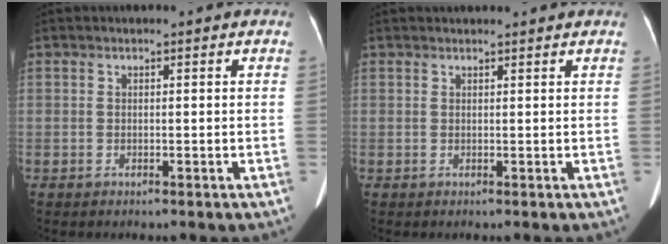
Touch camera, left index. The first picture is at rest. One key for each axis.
{"total": 2.6, "fx": 2.6, "fy": 0.1, "fz": 0.7, "tx": -0.009, "ty": 0.023, "tz": 0.035}